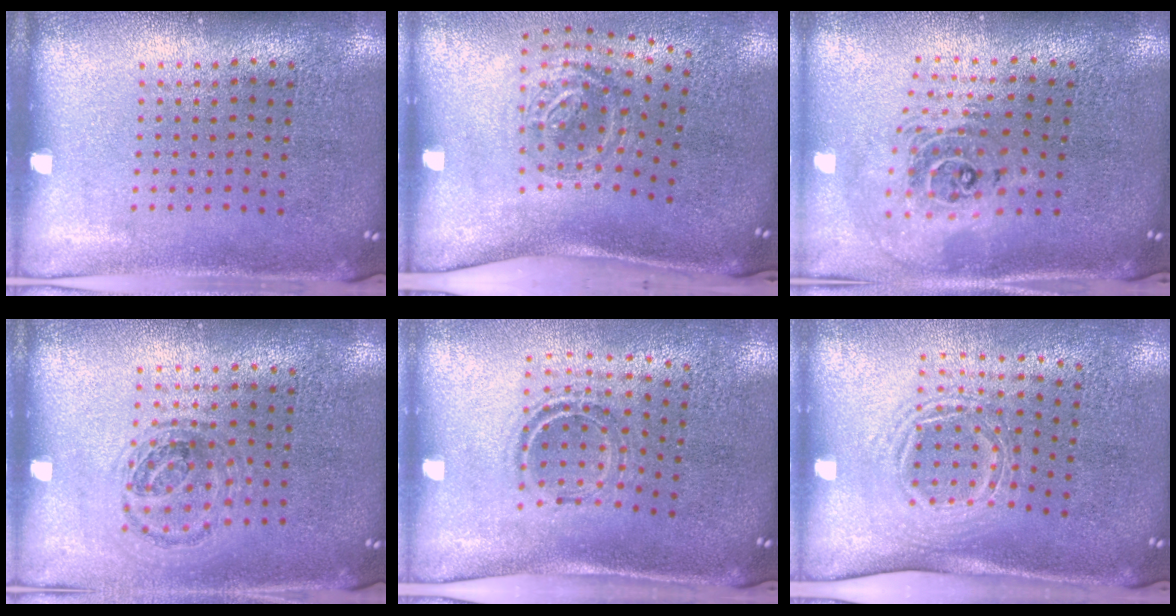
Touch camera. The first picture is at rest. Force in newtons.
{"total": 1.9, "press": 1.2, "slide": 1.4}
{"total": 2.3, "press": 1.7, "slide": 1.5}
{"total": 1.1, "press": 1.0, "slide": 0.5}
{"total": 0.9, "press": 0.9, "slide": 0.3}
{"total": 1.7, "press": 1.2, "slide": 1.2}